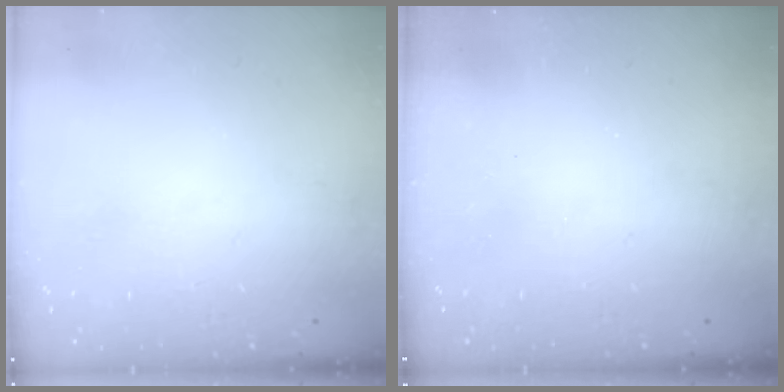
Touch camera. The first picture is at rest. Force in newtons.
{"total": 2.6, "press": 2.5, "slide": 0.9}